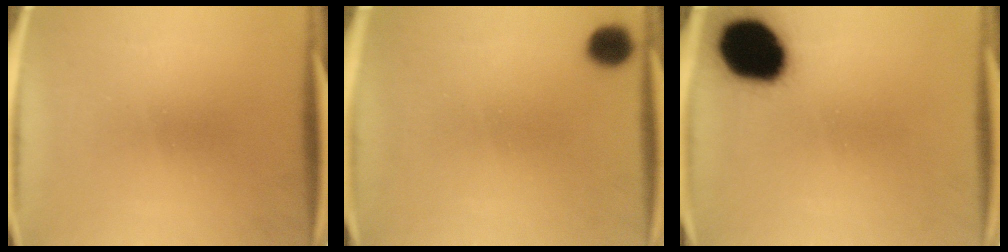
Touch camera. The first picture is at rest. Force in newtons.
{"total": 4.0}
{"total": 17.5}